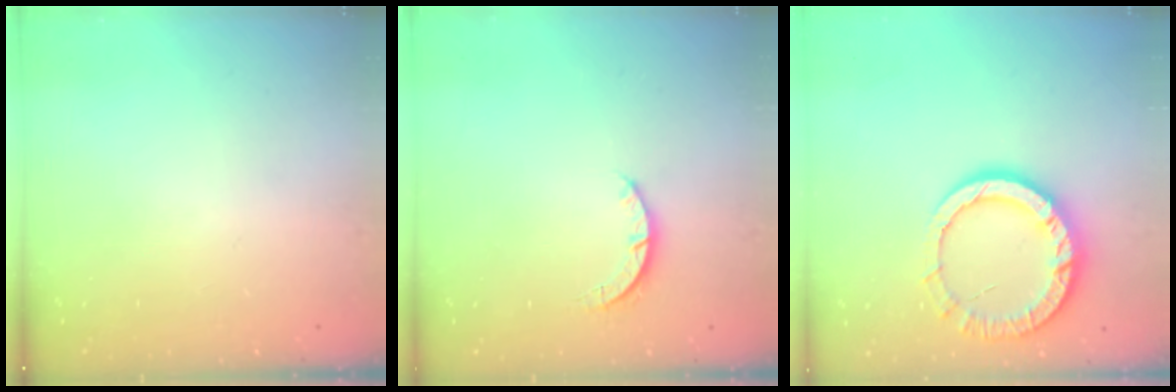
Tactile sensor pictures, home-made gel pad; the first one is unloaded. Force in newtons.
{"total": 2.7, "press": 2.7, "slide": 0.4}
{"total": 11.9, "press": 11.8, "slide": 1.9}